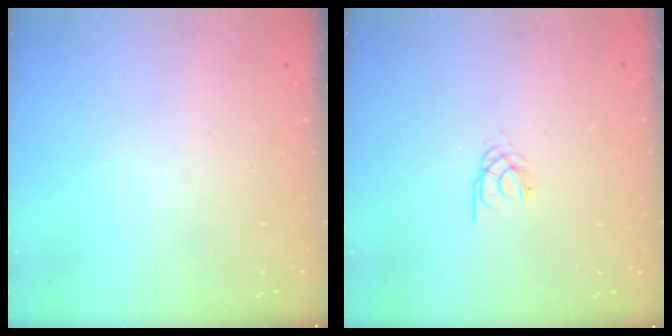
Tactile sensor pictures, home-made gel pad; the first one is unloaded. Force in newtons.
{"total": 1.9, "press": 1.9, "slide": 0.3}